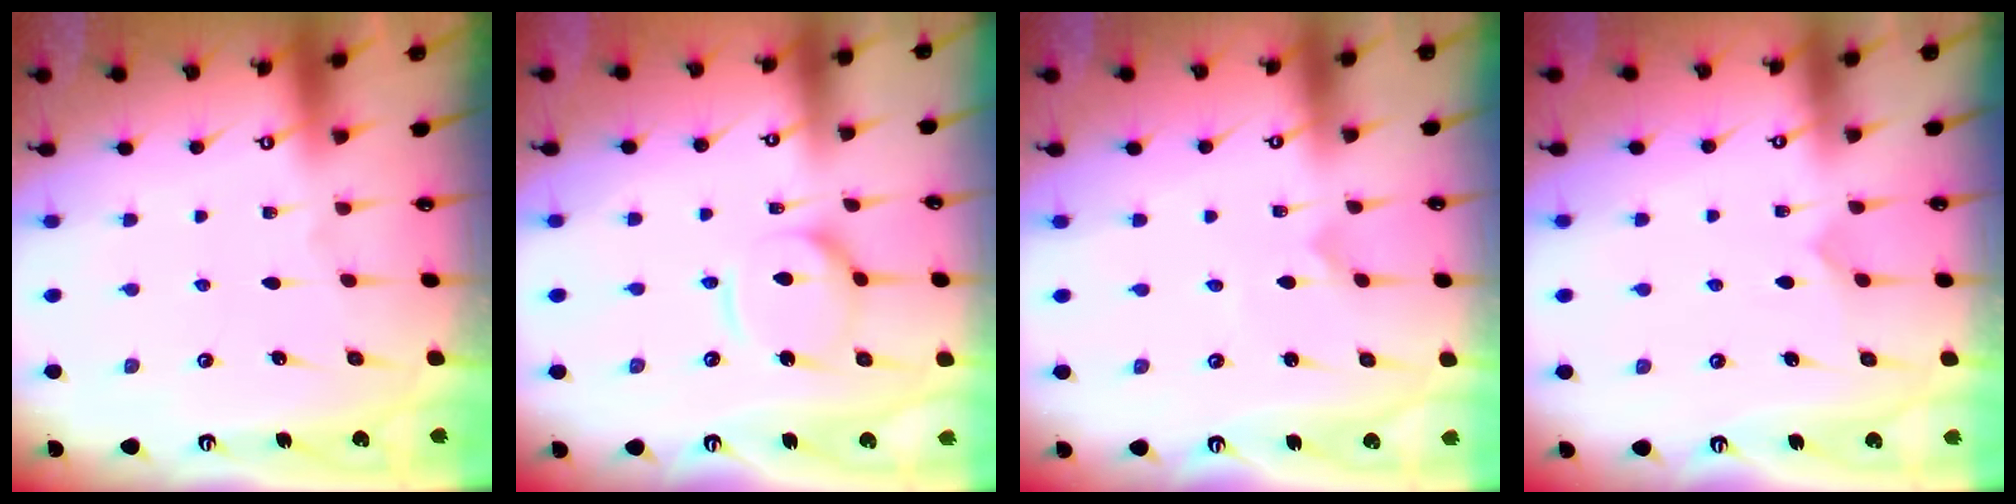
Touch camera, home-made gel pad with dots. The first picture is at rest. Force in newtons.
{"total": 11.8, "press": 11.7, "slide": 1.1}
{"total": 0.0}
{"total": 2.8, "press": 2.7, "slide": 0.2}